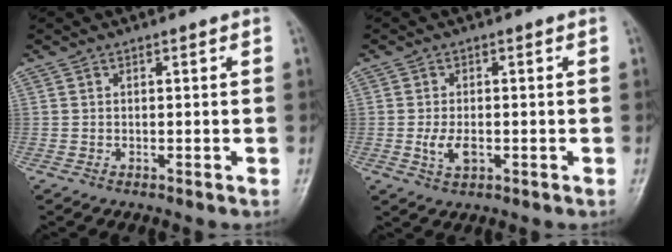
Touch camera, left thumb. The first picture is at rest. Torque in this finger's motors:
{"motor_torque": [0.15, 0.18, 0.45, -0.03, 0.04]}